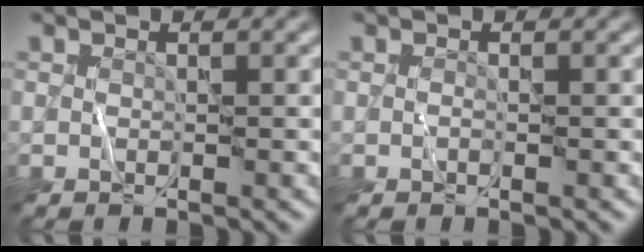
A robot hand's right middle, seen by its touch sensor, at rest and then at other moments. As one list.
[{"total": 0.0}]